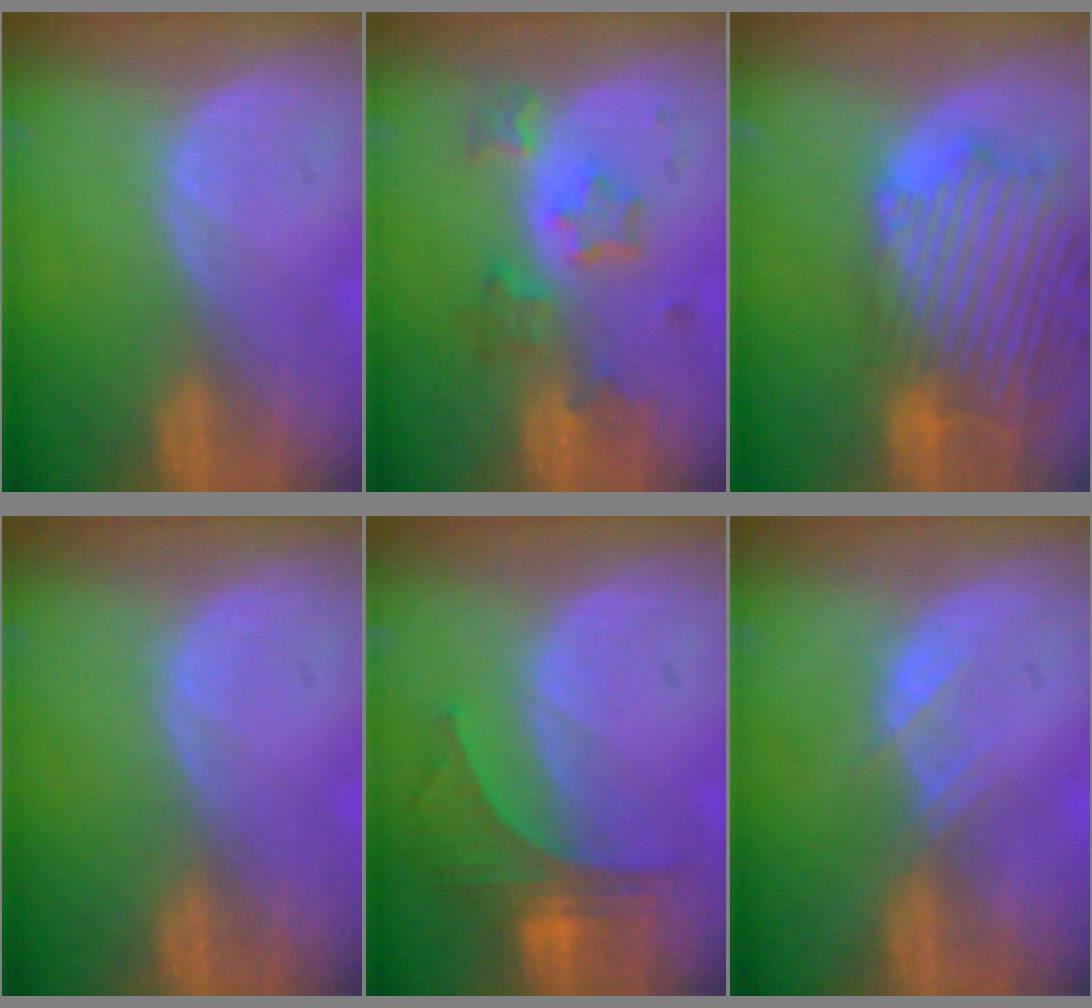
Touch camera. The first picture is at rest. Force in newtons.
{"total": 6.1, "press": 5.9, "slide": 1.6}
{"total": 14.4, "press": 12.2, "slide": 7.6}
{"total": 0.0}
{"total": 5.7, "press": 5.7, "slide": 0.3}
{"total": 1.9, "press": 1.9, "slide": 0.3}